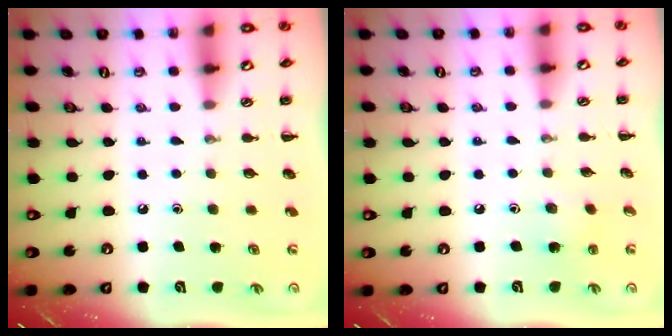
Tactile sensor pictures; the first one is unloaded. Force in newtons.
{"total": 4.9, "press": 4.8, "slide": 1.1}